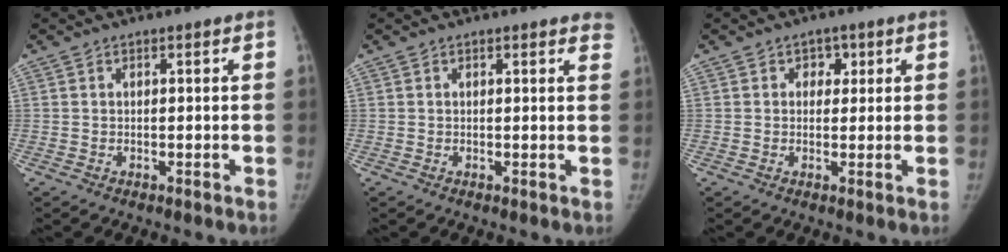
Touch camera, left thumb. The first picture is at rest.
{"total": 2.8, "force": [2.4, 0.8, 1.0], "torque": [0.005, -0.005, 0.012]}
{"total": 2.6, "force": [0.9, 2.2, 1.1], "torque": [0.012, 0.001, 0.006]}